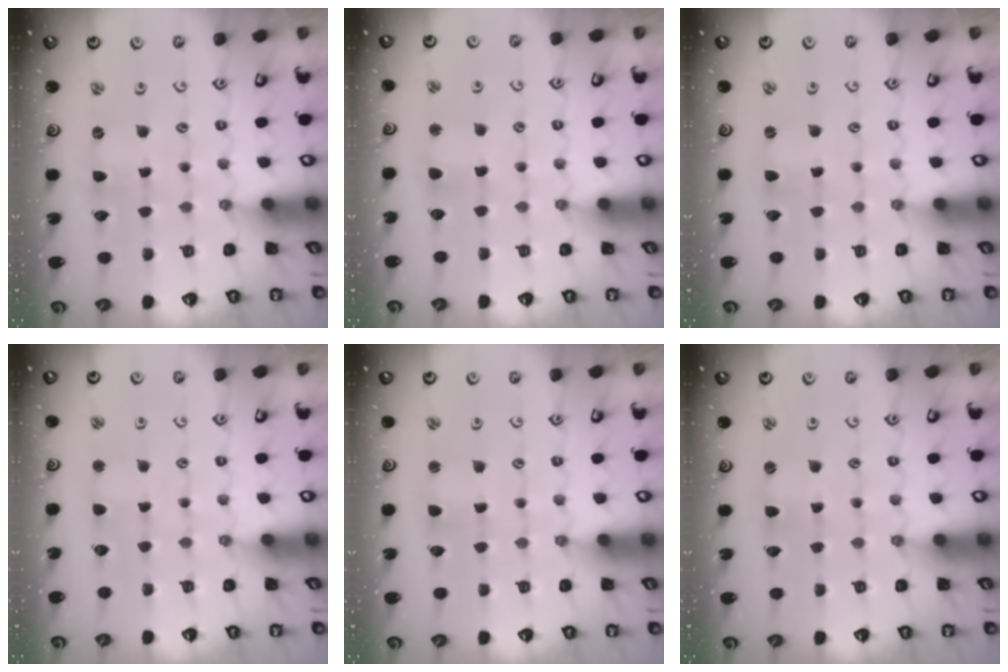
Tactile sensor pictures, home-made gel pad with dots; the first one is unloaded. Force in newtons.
{"total": 3.3, "press": 3.3, "slide": 0.4}
{"total": 0.0}
{"total": 1.6, "press": 1.5, "slide": 0.4}
{"total": 0.8, "press": 0.8, "slide": 0.1}
{"total": 1.0, "press": 1.0, "slide": 0.1}